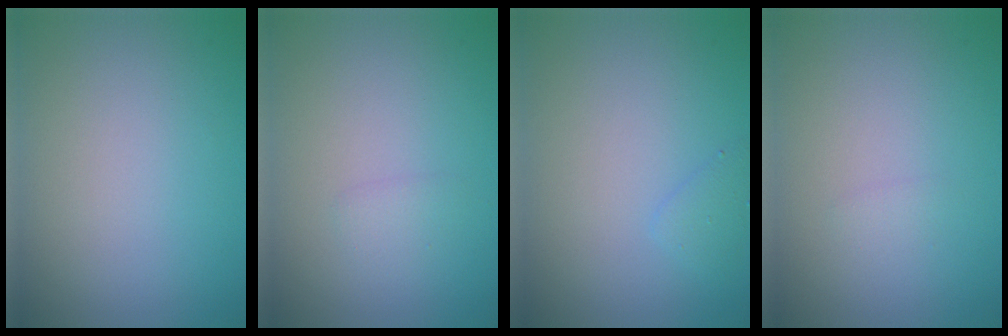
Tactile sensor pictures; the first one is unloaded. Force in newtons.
{"total": 0.9, "press": 0.9, "slide": 0.1}
{"total": 1.1, "press": 1.1, "slide": 0.0}
{"total": 0.5, "press": 0.5, "slide": 0.0}